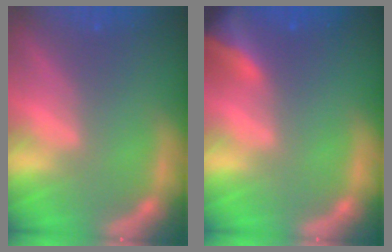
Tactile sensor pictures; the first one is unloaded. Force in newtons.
{"total": 5.9}